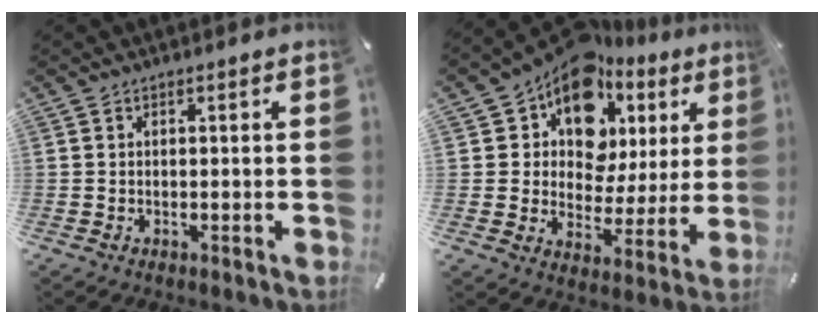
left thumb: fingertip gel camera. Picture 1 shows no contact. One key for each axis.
{"total": 15.5, "fx": 8.9, "fy": 10.1, "fz": 7.8, "tx": -0.146, "ty": -0.052, "tz": 0.160}